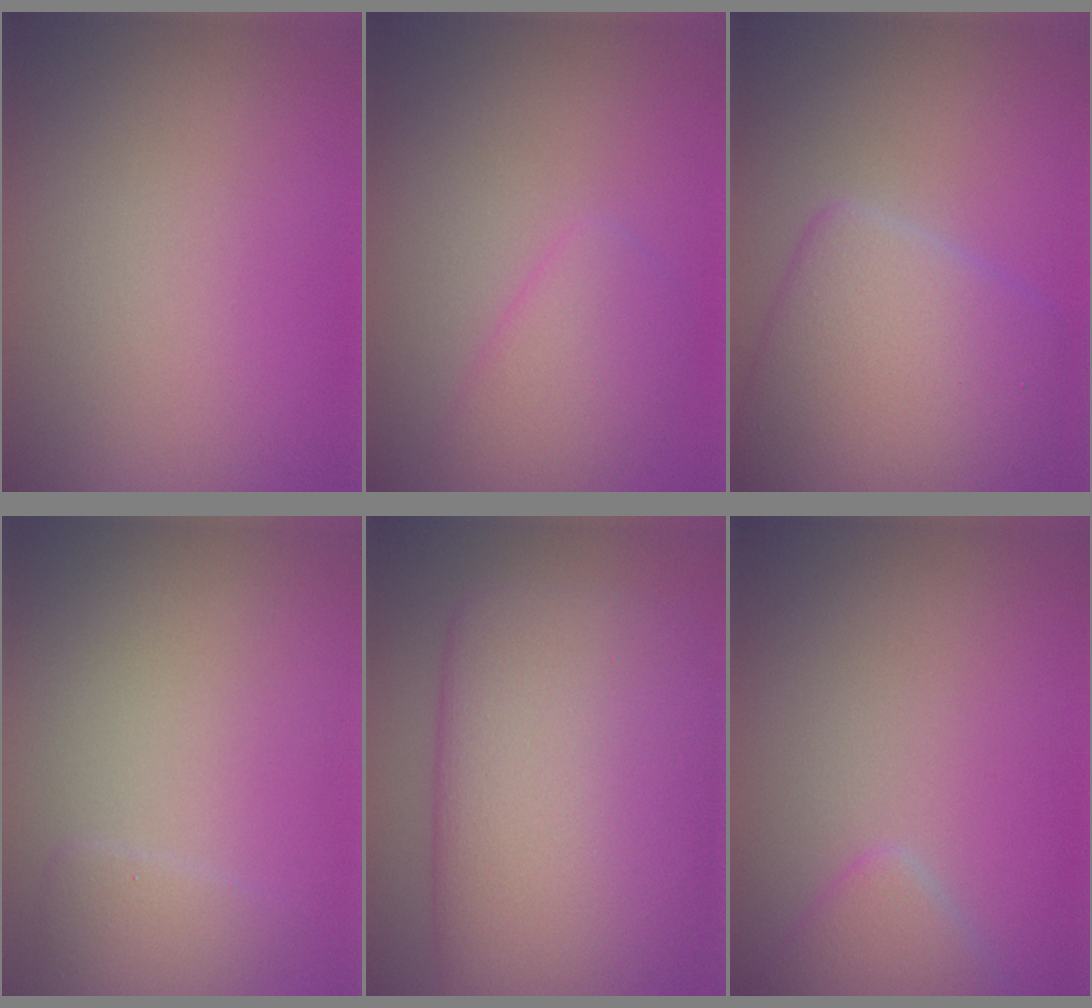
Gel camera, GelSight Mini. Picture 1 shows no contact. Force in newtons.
{"total": 2.7, "press": 2.7, "slide": 0.1}
{"total": 6.9, "press": 6.9, "slide": 0.2}
{"total": 1.4, "press": 1.4, "slide": 0.1}
{"total": 12.1, "press": 12.1, "slide": 0.3}
{"total": 2.3, "press": 2.3, "slide": 0.2}